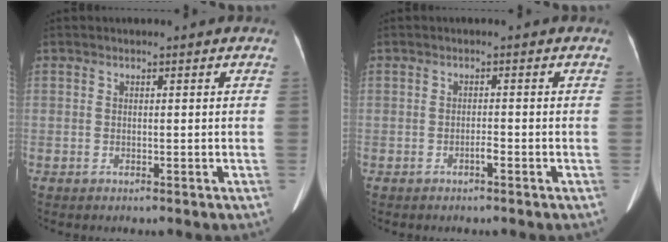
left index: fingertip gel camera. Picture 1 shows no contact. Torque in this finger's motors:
{"motor_torque": [0.13, 0.08, 0.00, 0.00]}